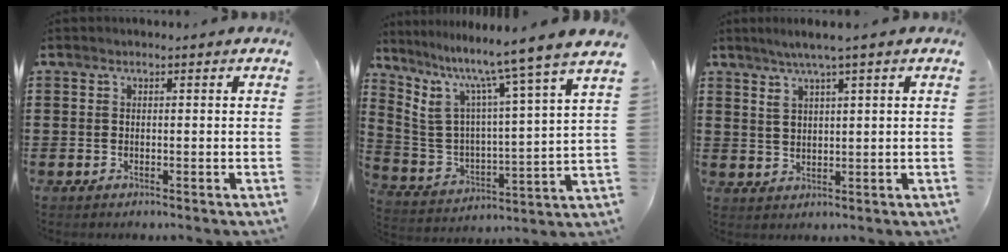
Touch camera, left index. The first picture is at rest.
{"total": 8.9, "force": [7.4, -0.7, 4.9], "torque": [-0.132, -0.071, 0.111]}
{"total": 3.2, "force": [1.7, 0.4, 2.7], "torque": [-0.054, 0.003, 0.029]}